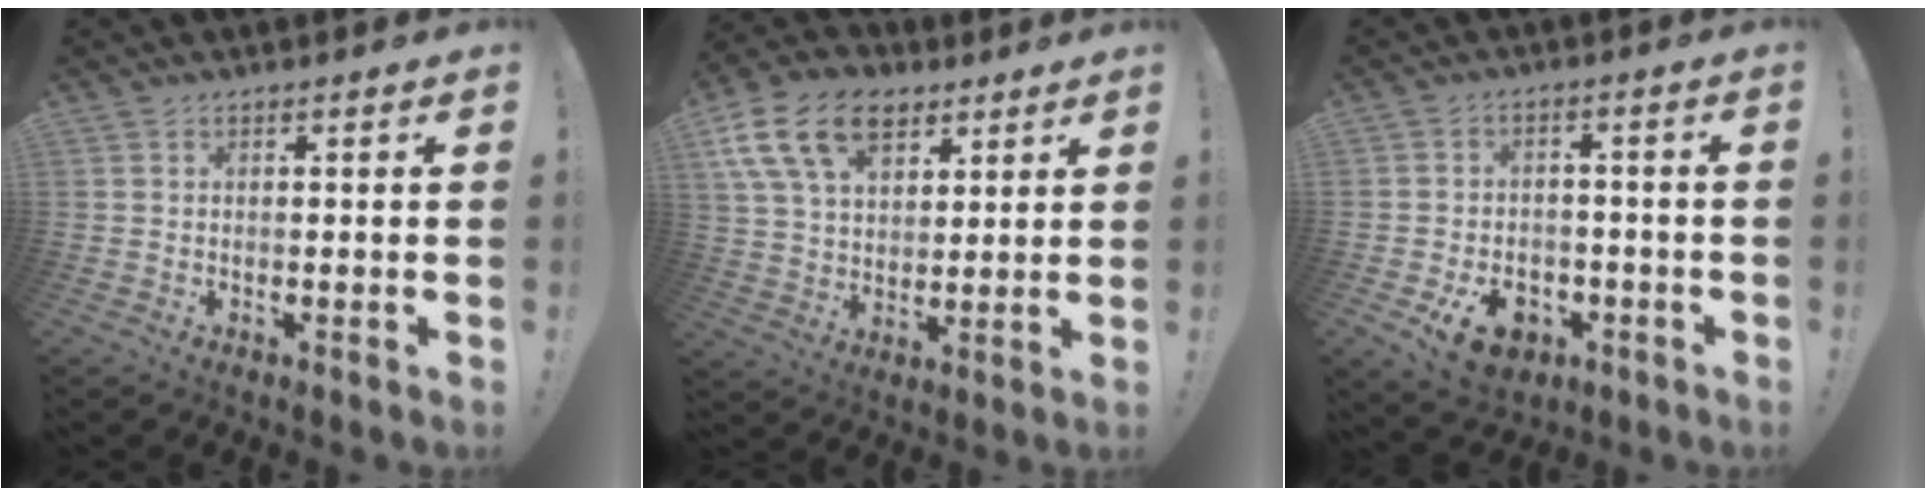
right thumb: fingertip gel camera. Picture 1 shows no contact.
{"total": 17.3, "force": [8.8, 11.1, 10.0], "torque": [-0.175, -0.026, 0.166]}
{"total": 9.5, "force": [-4.9, 6.5, 5.1], "torque": [-0.068, 0.032, -0.082]}